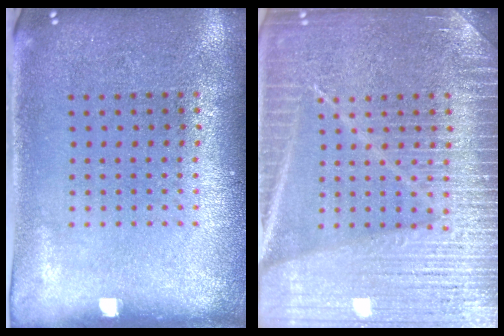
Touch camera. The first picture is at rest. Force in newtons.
{"total": 6.8, "press": 6.7, "slide": 1.0}